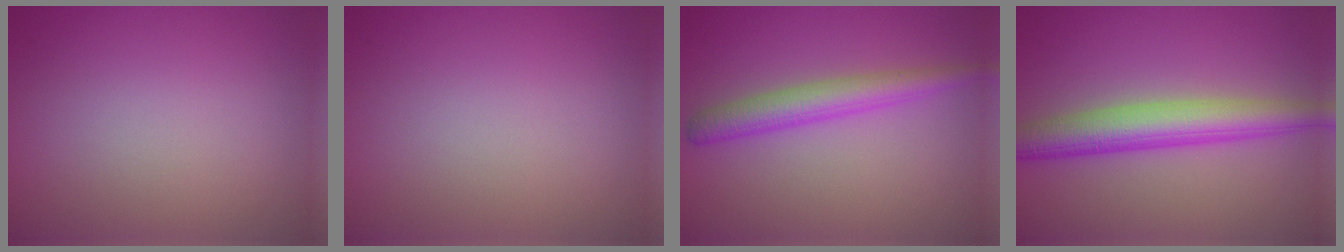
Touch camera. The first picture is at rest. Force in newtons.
{"total": 0.0}
{"total": 3.4, "press": 3.4, "slide": 0.0}
{"total": 5.6, "press": 5.6, "slide": 0.1}